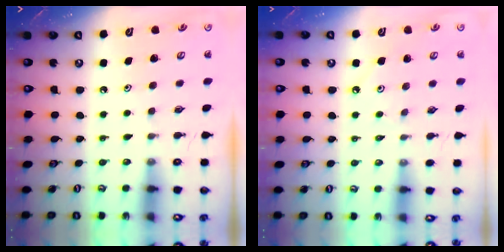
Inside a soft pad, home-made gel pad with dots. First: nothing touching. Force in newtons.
{"total": 2.2, "press": 2.2, "slide": 0.3}